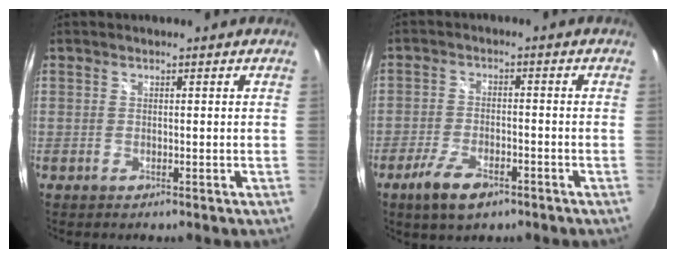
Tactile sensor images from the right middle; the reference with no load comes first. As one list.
[{"total": 7.4, "force": [-4.8, 2.8, 4.9], "torque": [-0.119, -0.016, -0.087]}]